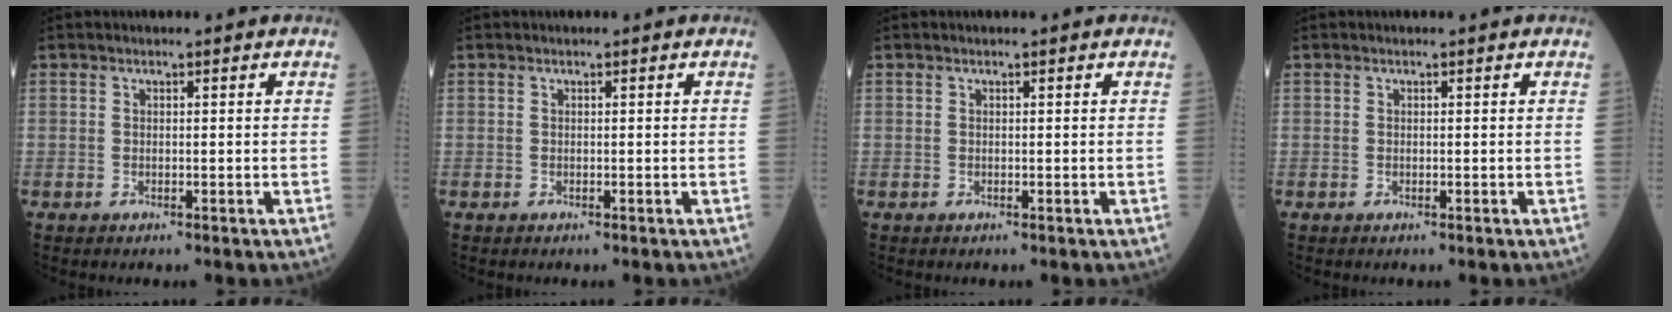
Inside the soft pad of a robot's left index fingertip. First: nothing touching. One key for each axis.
{"total": 0.0}
{"total": 1.8, "fx": -1.6, "fy": -0.2, "fz": -0.7, "tx": 0.011, "ty": -0.004, "tz": -0.023}
{"total": 0.0}